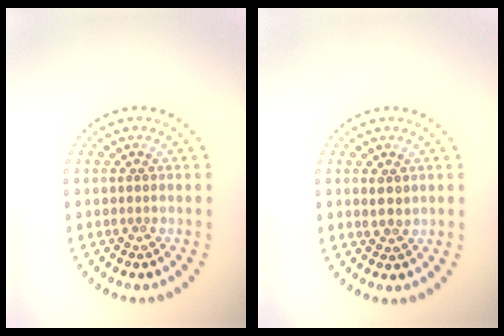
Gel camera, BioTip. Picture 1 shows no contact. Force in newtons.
{"total": 1.3, "press": 1.1, "slide": 0.6}